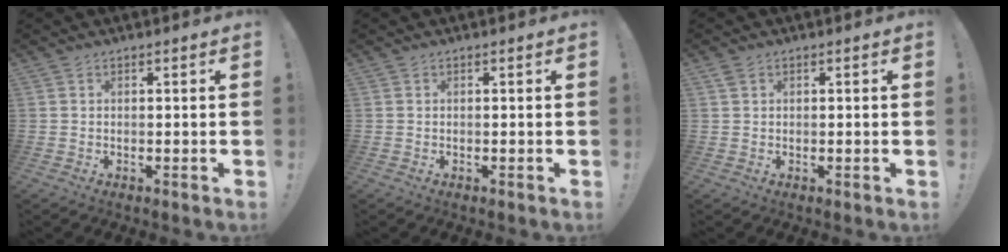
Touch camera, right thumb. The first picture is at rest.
{"total": 0.0}
{"total": 1.4, "force": [0.6, 1.1, 0.7], "torque": [-0.008, 0.001, 0.010]}